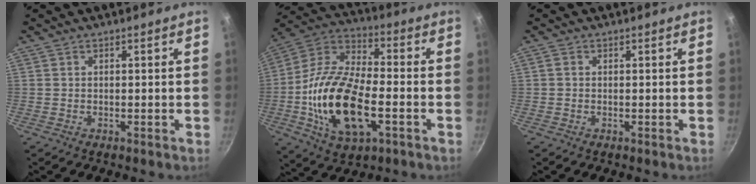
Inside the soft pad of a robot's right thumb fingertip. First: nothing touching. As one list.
[{"total": 21.2, "force": [-4.7, 10.5, 17.8], "torque": [-0.337, 0.027, -0.097]}, {"total": 0.6, "force": [0.0, 0.6, 0.3], "torque": [-0.004, 0.003, -0.001]}]